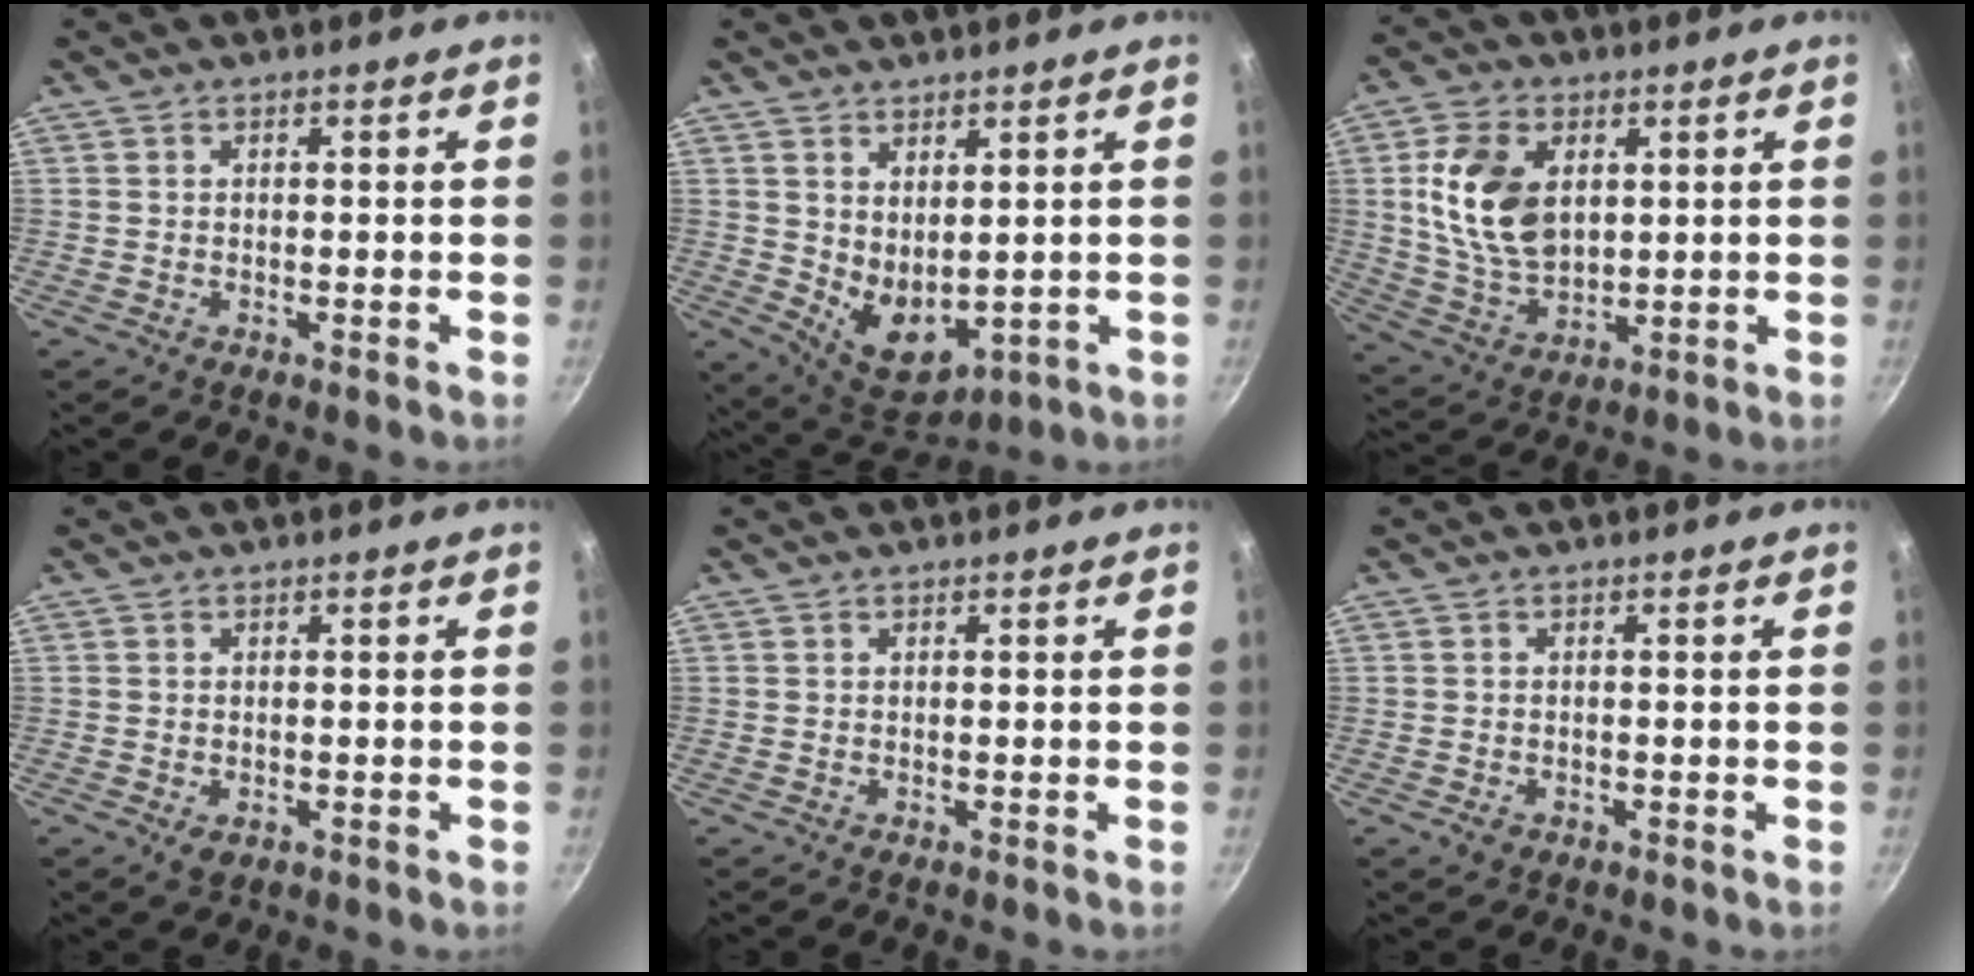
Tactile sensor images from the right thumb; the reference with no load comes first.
{"total": 8.7, "force": [2.0, 5.3, 6.7], "torque": [-0.081, -0.036, 0.056]}
{"total": 14.6, "force": [3.0, 9.7, 10.4], "torque": [-0.176, -0.015, 0.065]}
{"total": 1.9, "force": [-0.6, 1.4, 1.2], "torque": [-0.019, -0.005, -0.005]}
{"total": 0.0}
{"total": 1.8, "force": [-0.9, 1.4, 0.8], "torque": [-0.017, 0.002, -0.009]}